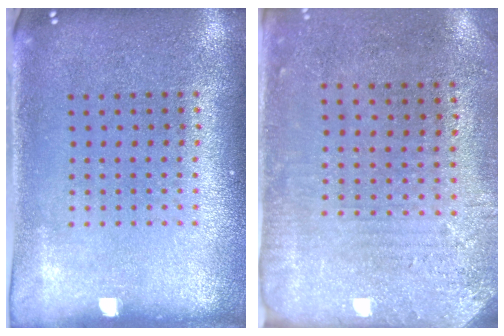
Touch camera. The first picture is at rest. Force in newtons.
{"total": 2.8, "press": 2.3, "slide": 1.7}